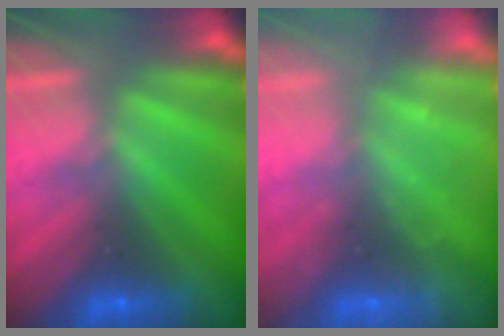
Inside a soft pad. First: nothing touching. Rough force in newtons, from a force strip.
{"total": 2.3}